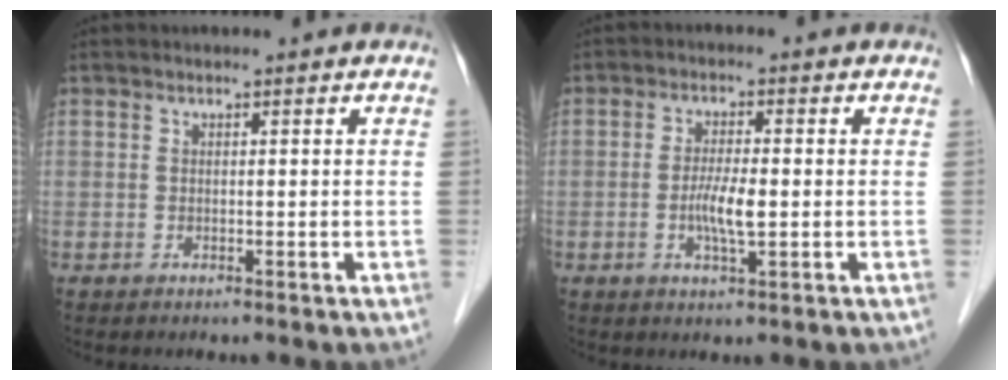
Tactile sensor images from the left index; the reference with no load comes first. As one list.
[{"total": 4.3, "force": [-0.9, 0.6, 4.2], "torque": [-0.087, -0.009, -0.016]}]